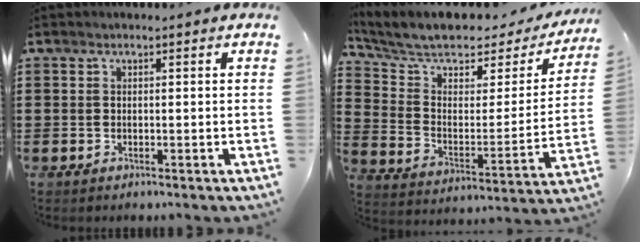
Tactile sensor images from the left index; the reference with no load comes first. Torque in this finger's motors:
{"motor_torque": [2.14, 0.00, 0.87, 0.16]}